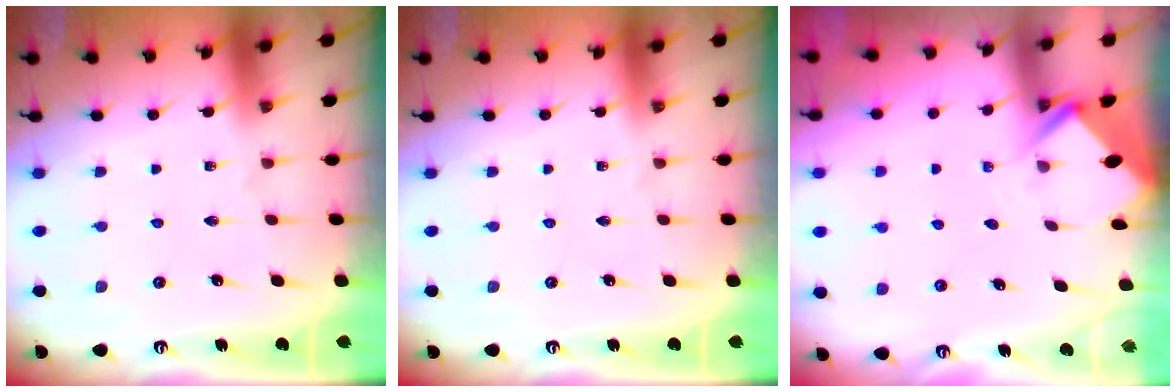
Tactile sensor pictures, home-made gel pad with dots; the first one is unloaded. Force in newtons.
{"total": 0.0}
{"total": 2.8, "press": 2.8, "slide": 0.2}